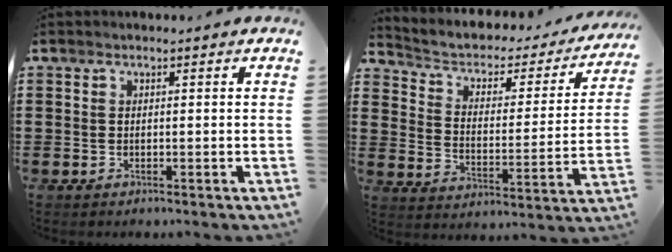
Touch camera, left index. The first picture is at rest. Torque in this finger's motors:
{"motor_torque": [1.20, -0.94, 0.07, 0.02]}